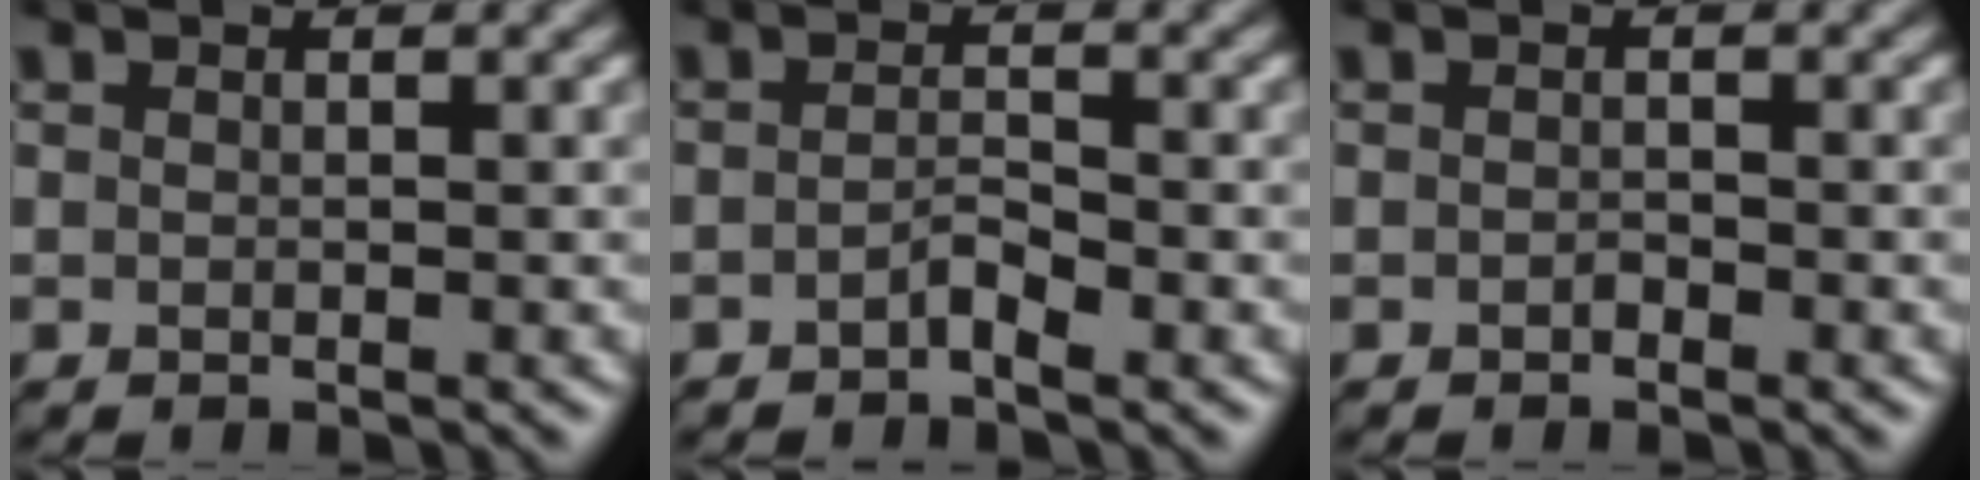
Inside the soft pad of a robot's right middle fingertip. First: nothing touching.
{"total": 1.4, "force": [-0.9, 0.3, 1.0], "torque": [-0.022, 0.005, -0.019]}
{"total": 0.6, "force": [-0.4, 0.3, 0.3], "torque": [-0.007, 0.000, -0.007]}